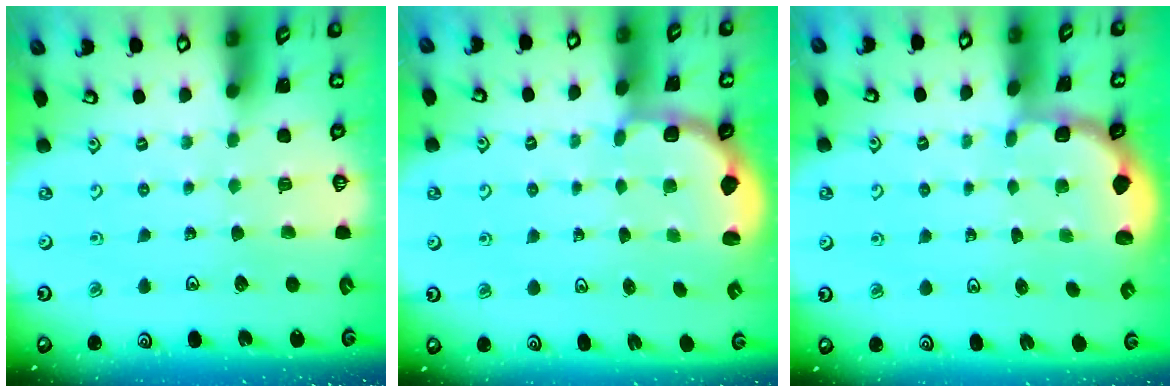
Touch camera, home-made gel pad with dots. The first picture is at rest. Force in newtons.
{"total": 2.7, "press": 2.1, "slide": 1.7}
{"total": 1.7, "press": 1.5, "slide": 0.7}